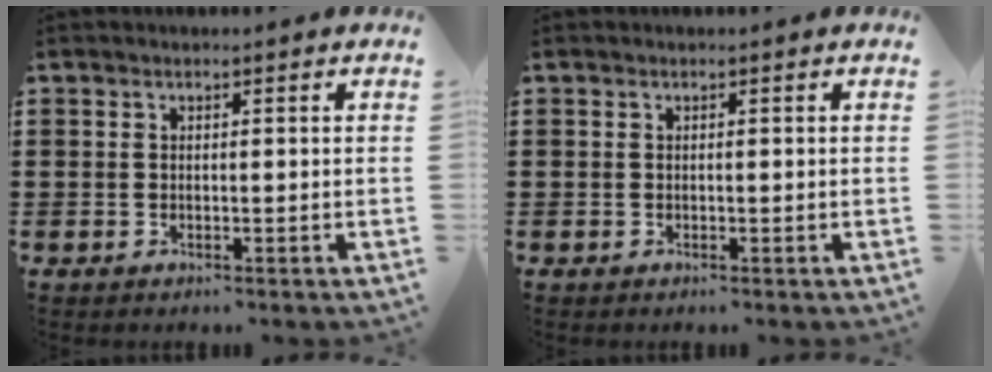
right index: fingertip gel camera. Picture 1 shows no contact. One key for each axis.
{"total": 0.0}